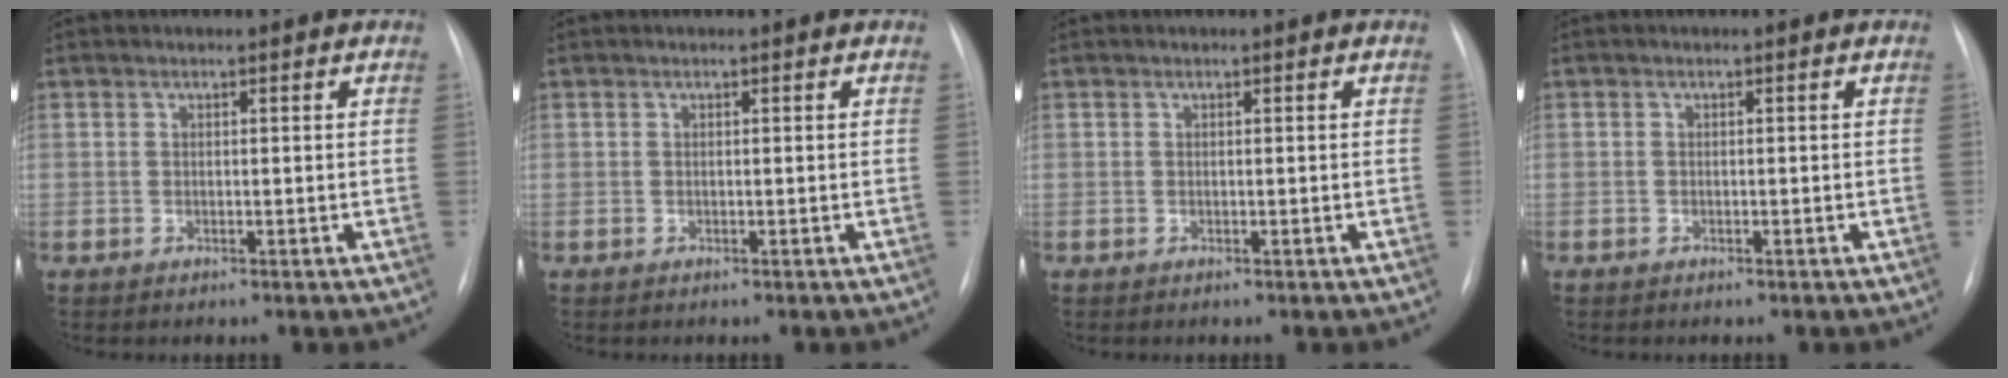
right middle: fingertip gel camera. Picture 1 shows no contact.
{"total": 0.0}
{"total": 0.0}
{"total": 0.0}